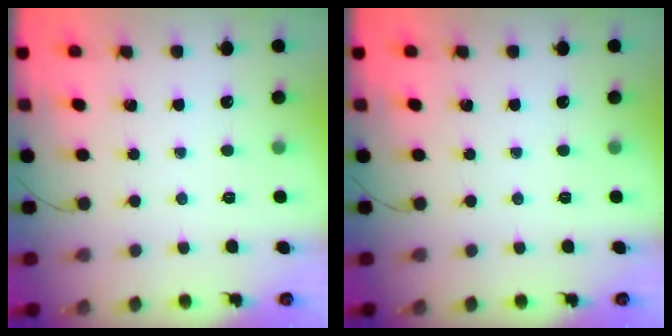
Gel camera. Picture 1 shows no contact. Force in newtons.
{"total": 0.0}